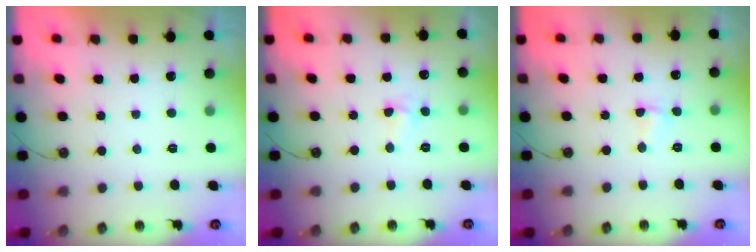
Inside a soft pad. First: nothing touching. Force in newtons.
{"total": 4.0, "press": 4.0, "slide": 0.6}
{"total": 2.2, "press": 2.2, "slide": 0.5}